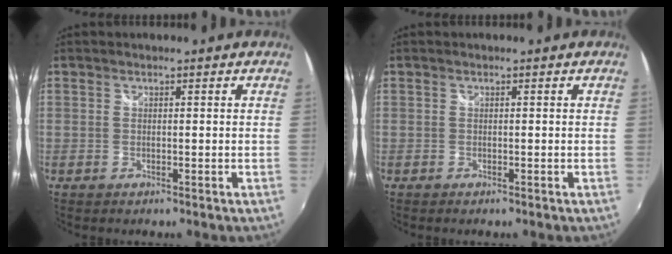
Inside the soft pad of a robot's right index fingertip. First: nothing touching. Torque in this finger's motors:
{"motor_torque": [0.10, -0.21, 0.01, 0.02]}